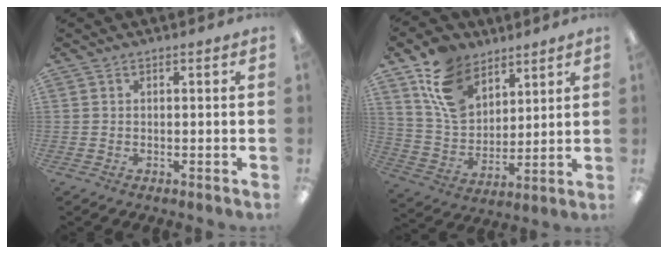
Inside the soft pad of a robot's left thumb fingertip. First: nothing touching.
{"total": 14.5, "force": [8.8, 9.6, 6.4], "torque": [-0.134, -0.029, 0.175]}